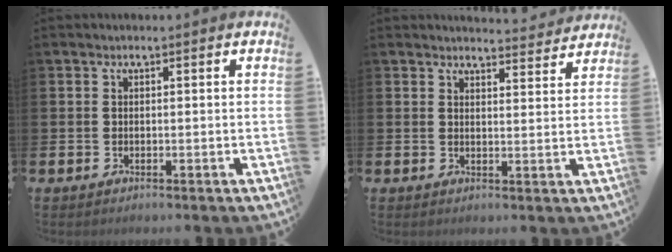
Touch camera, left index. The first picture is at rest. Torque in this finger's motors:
{"motor_torque": [0.98, -1.16, 0.22, 0.02]}